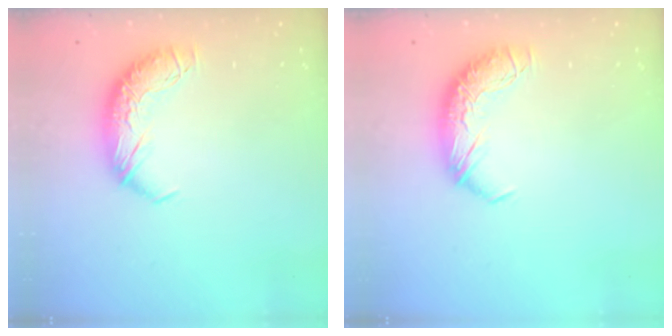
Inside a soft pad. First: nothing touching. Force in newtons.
{"total": 0.0}